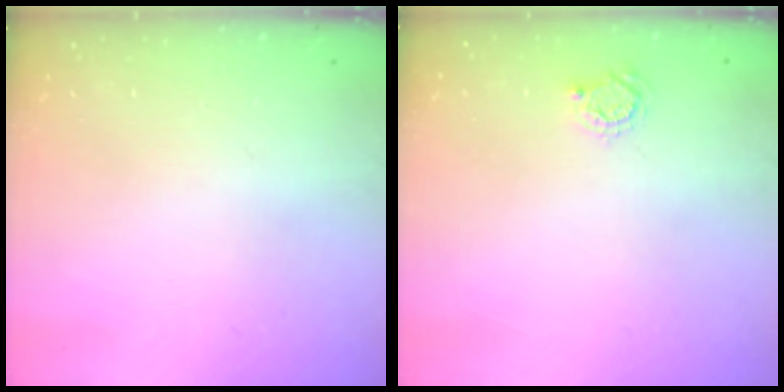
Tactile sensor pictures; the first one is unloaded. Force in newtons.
{"total": 2.5, "press": 2.5, "slide": 0.4}